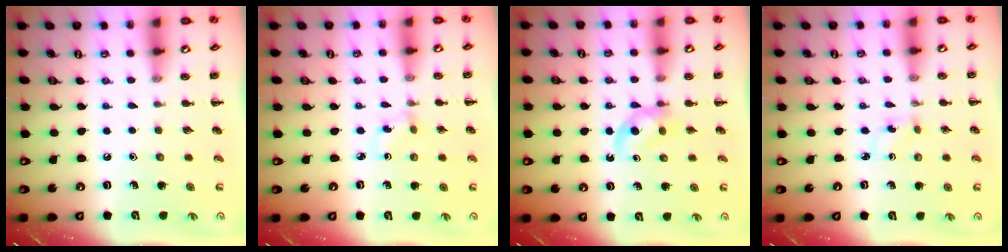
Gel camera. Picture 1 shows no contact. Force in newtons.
{"total": 1.4, "press": 1.2, "slide": 0.7}
{"total": 3.9, "press": 3.5, "slide": 1.7}
{"total": 2.2, "press": 2.1, "slide": 0.8}